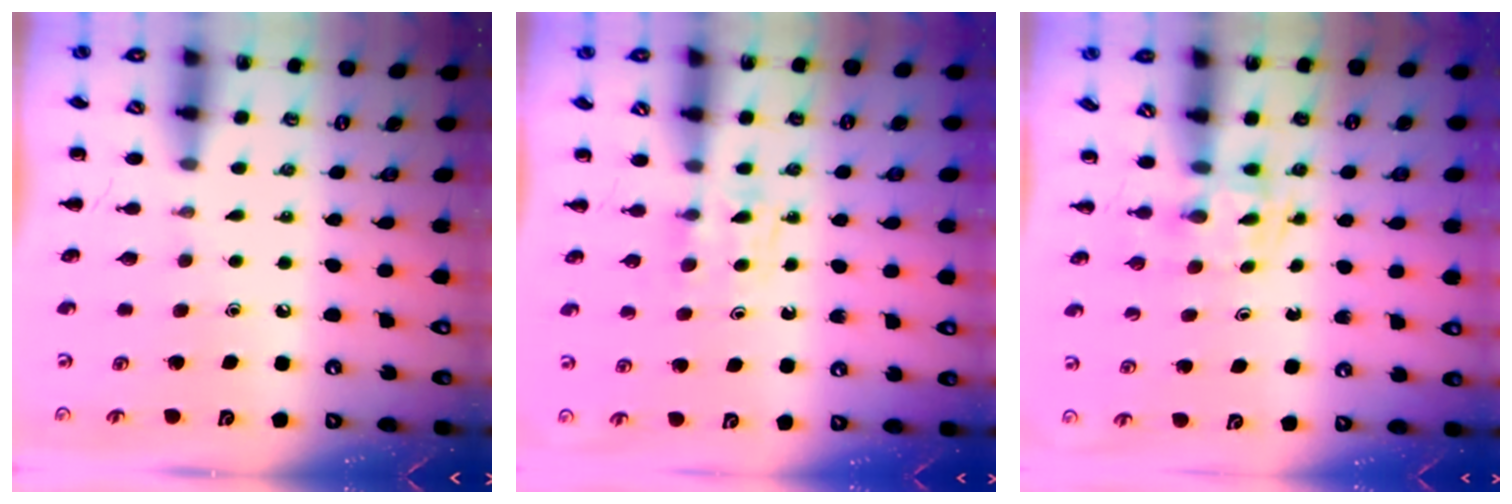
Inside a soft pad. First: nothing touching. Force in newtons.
{"total": 4.7, "press": 4.4, "slide": 1.6}
{"total": 2.5, "press": 2.1, "slide": 1.2}